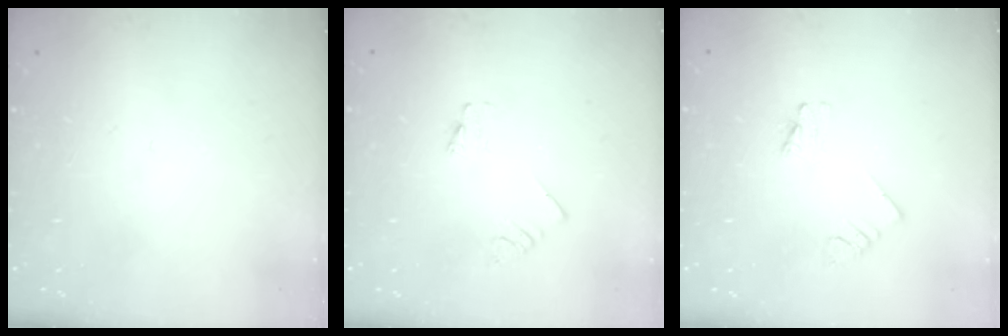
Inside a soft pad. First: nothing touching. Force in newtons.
{"total": 0.0}
{"total": 1.1, "press": 1.0, "slide": 0.1}